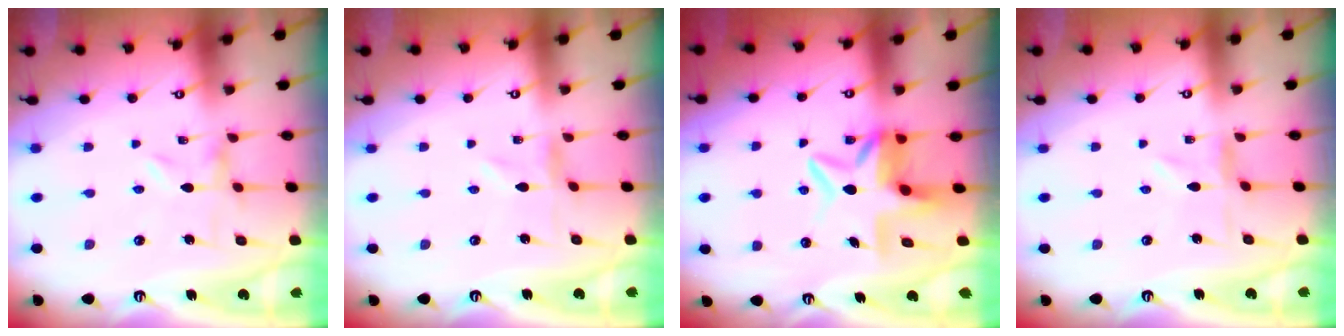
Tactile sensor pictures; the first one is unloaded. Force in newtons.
{"total": 0.7, "press": 0.7, "slide": 0.2}
{"total": 9.3, "press": 9.3, "slide": 0.8}
{"total": 0.8, "press": 0.8, "slide": 0.2}